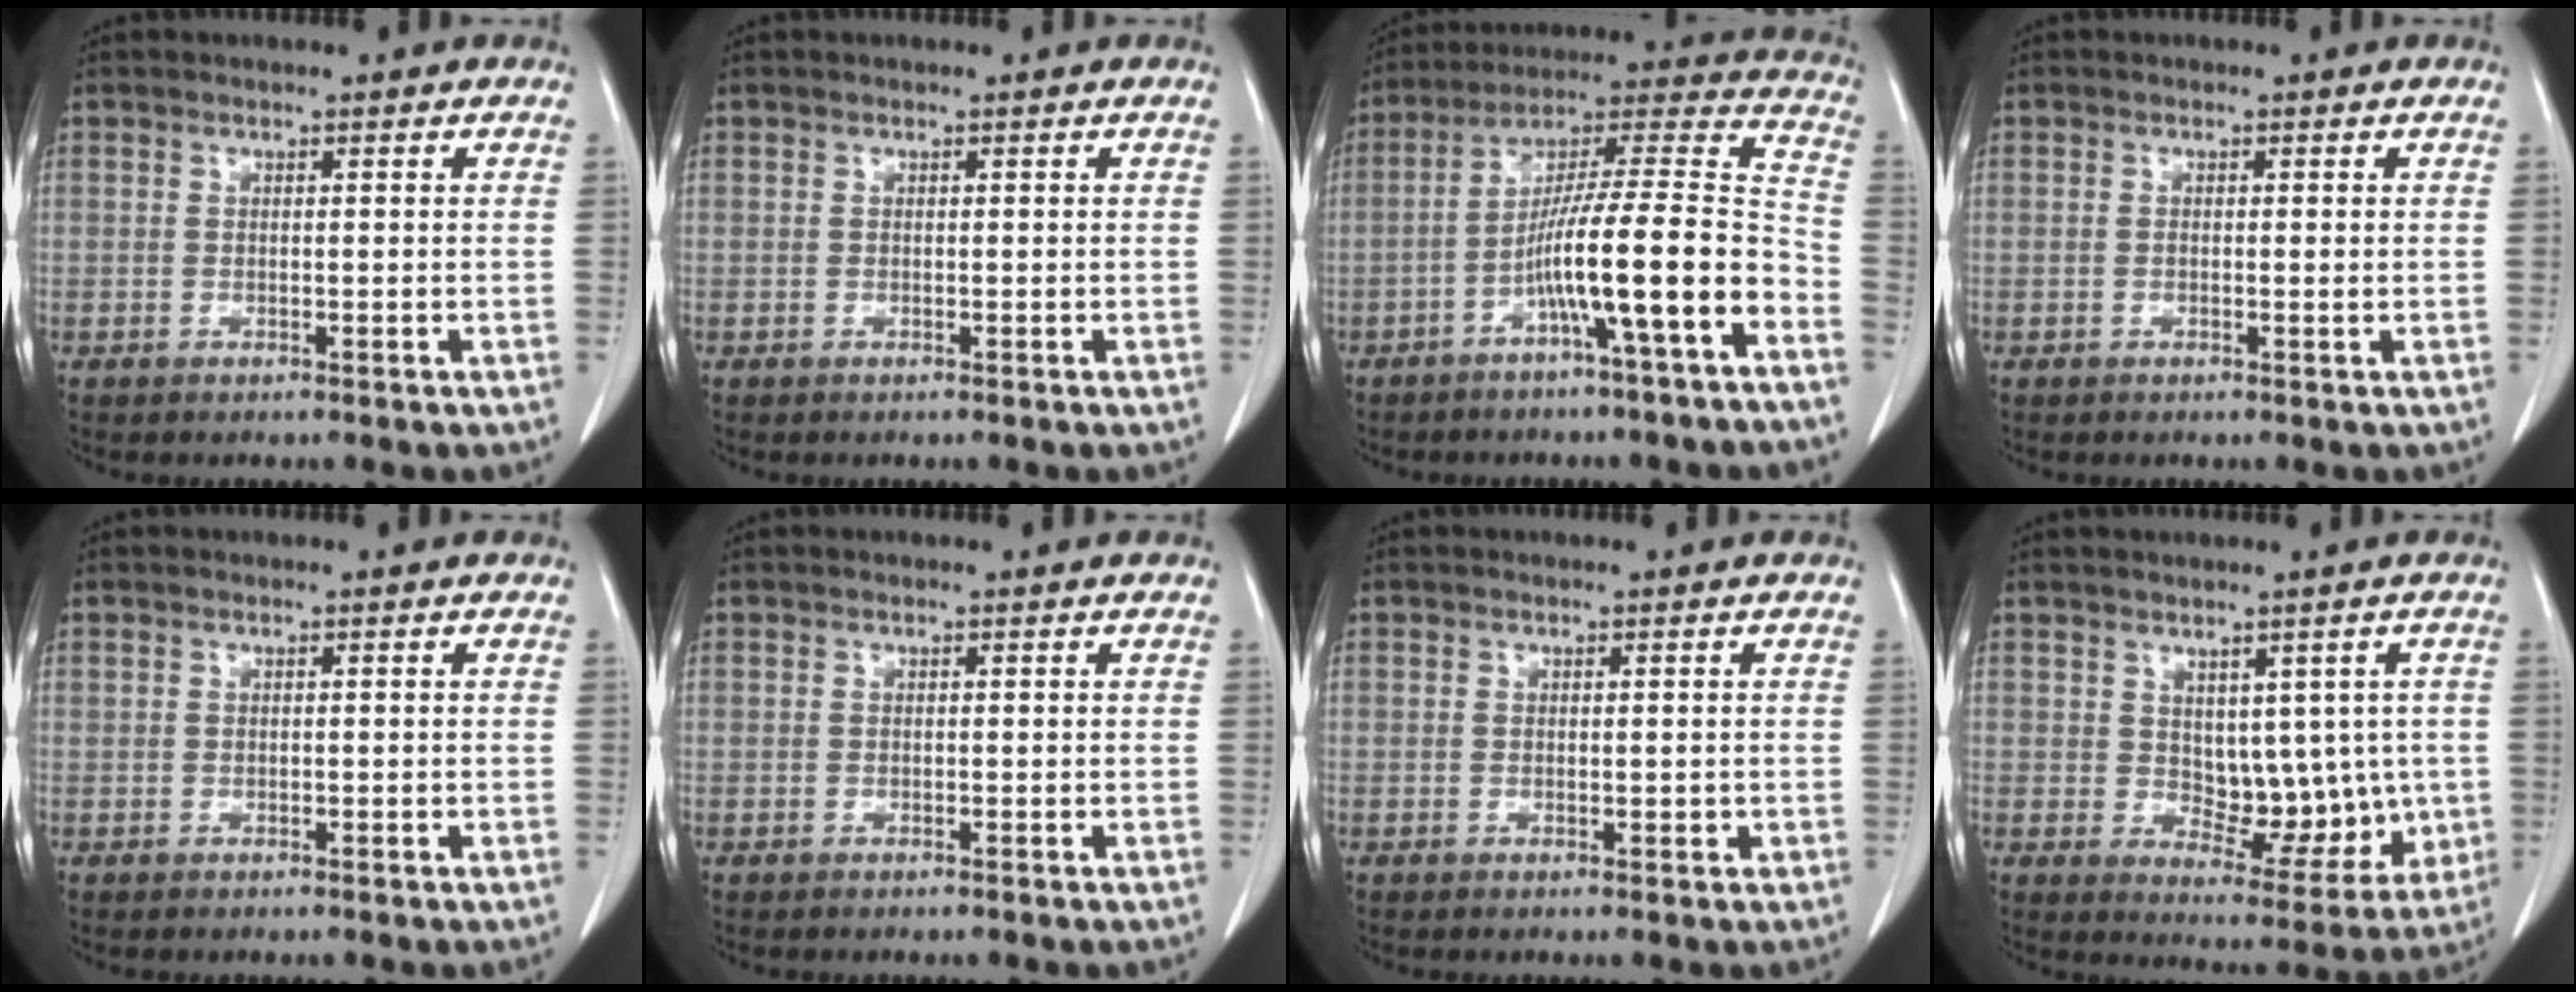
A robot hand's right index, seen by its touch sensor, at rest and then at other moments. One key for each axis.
{"total": 0.0}
{"total": 16.0, "fx": -6.8, "fy": 0.0, "fz": 14.5, "tx": -0.235, "ty": 0.017, "tz": -0.115}
{"total": 1.0, "fx": 0.0, "fy": 0.2, "fz": 0.9, "tx": -0.020, "ty": -0.001, "tz": 0.001}
{"total": 0.0}
{"total": 0.0}
{"total": 0.9, "fx": -0.1, "fy": 0.3, "fz": 0.8, "tx": -0.012, "ty": -0.002, "tz": 0.002}
{"total": 9.0, "fx": 0.6, "fy": 5.6, "fz": 7.1, "tx": -0.073, "ty": 0.003, "tz": 0.028}